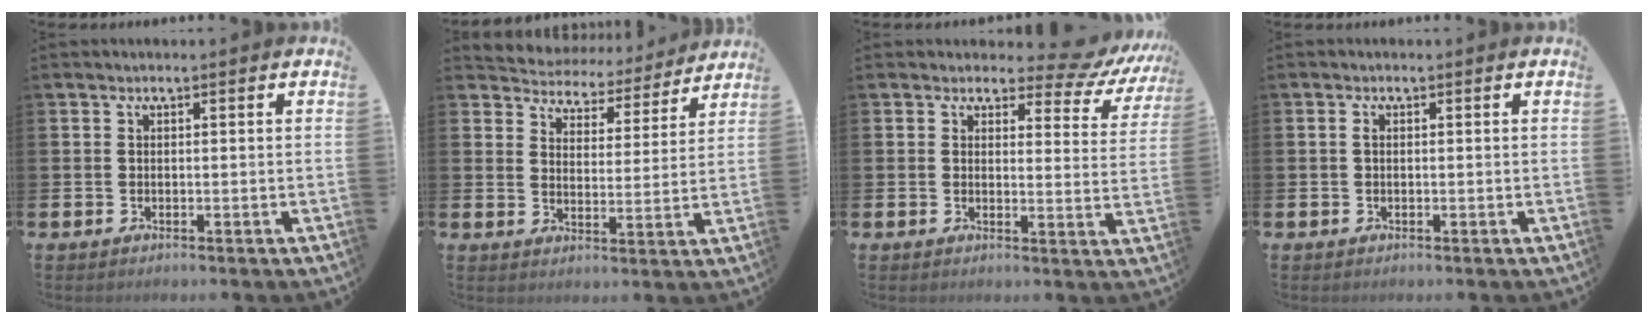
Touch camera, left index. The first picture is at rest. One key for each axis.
{"total": 4.8, "fx": 4.5, "fy": 1.7, "fz": 0.0, "tx": -0.026, "ty": -0.041, "tz": 0.073}
{"total": 5.0, "fx": 4.2, "fy": 2.0, "fz": 1.7, "tx": -0.026, "ty": -0.032, "tz": 0.068}
{"total": 0.6, "fx": 0.0, "fy": 0.4, "fz": 0.5, "tx": -0.009, "ty": 0.005, "tz": -0.003}